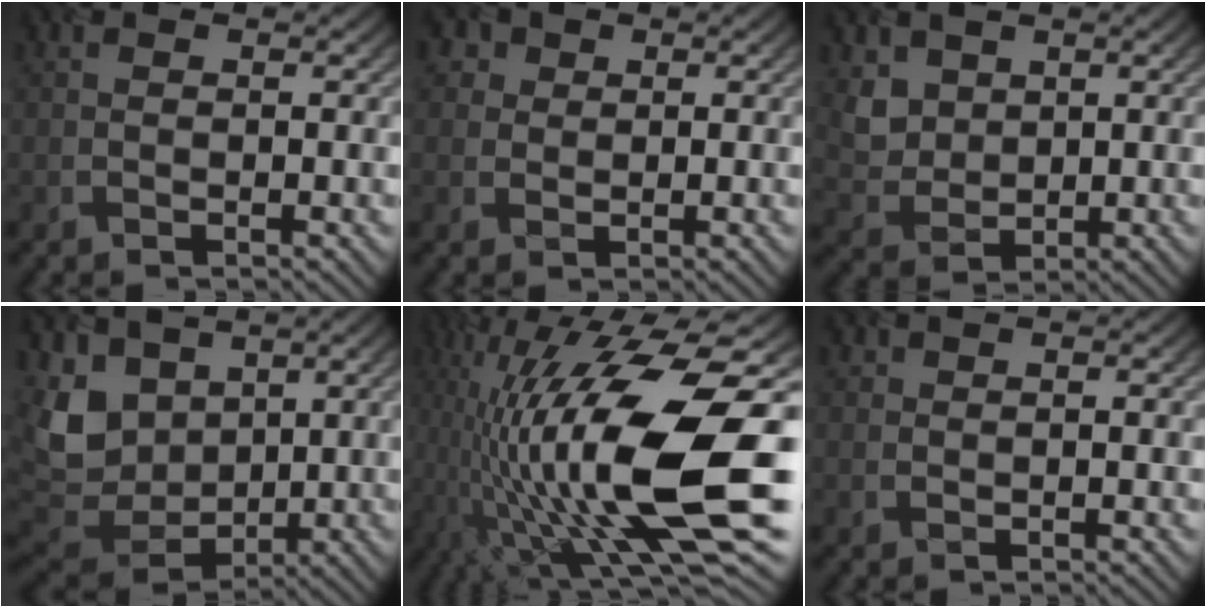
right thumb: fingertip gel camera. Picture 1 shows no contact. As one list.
[{"total": 3.9, "force": [2.1, 2.8, 1.6], "torque": [-0.051, 0.008, 0.033]}, {"total": 4.4, "force": [2.2, 3.4, 1.7], "torque": [-0.058, -0.019, 0.051]}, {"total": 11.2, "force": [3.2, 8.5, 6.6], "torque": [-0.194, -0.009, 0.071]}, {"total": 20.6, "force": [-4.6, 6.7, 18.9], "torque": [-0.359, 0.007, -0.078]}, {"total": 0.7, "force": [0.2, 0.5, 0.4], "torque": [-0.005, -0.001, 0.003]}]